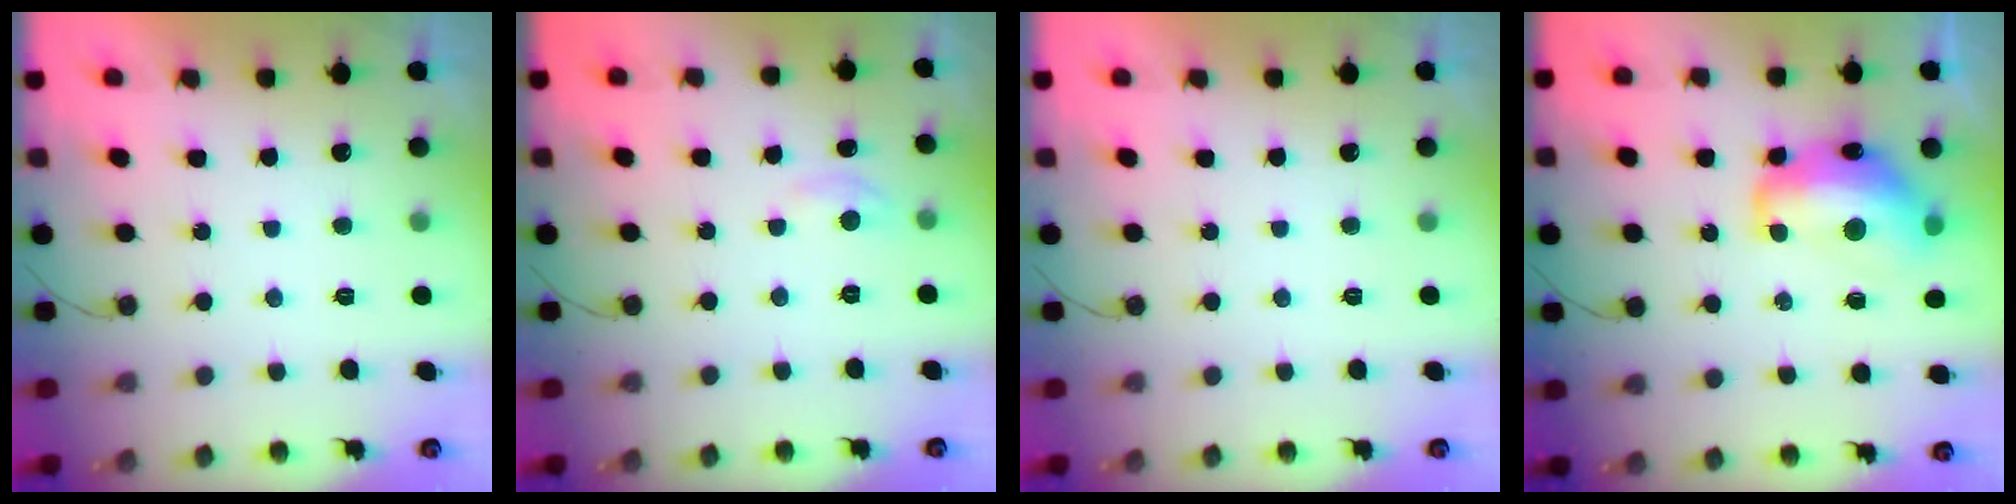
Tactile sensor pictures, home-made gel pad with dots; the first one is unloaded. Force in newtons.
{"total": 2.8, "press": 2.8, "slide": 0.4}
{"total": 0.0}
{"total": 14.1, "press": 14.0, "slide": 1.5}